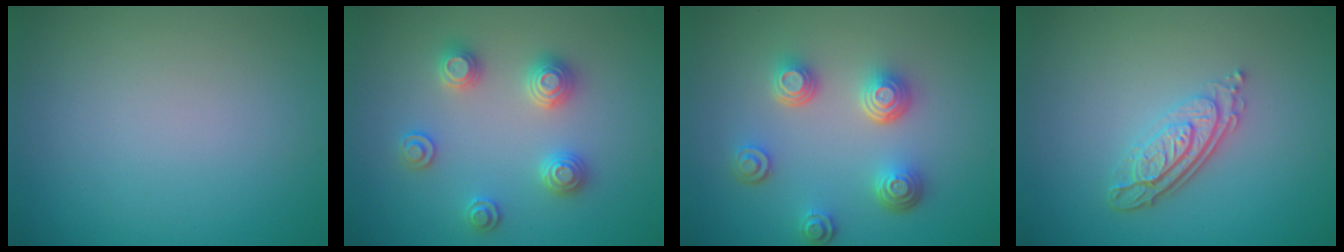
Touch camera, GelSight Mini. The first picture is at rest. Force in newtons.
{"total": 2.9, "press": 2.8, "slide": 0.3}
{"total": 4.4, "press": 3.4, "slide": 2.8}
{"total": 4.0, "press": 2.8, "slide": 2.8}